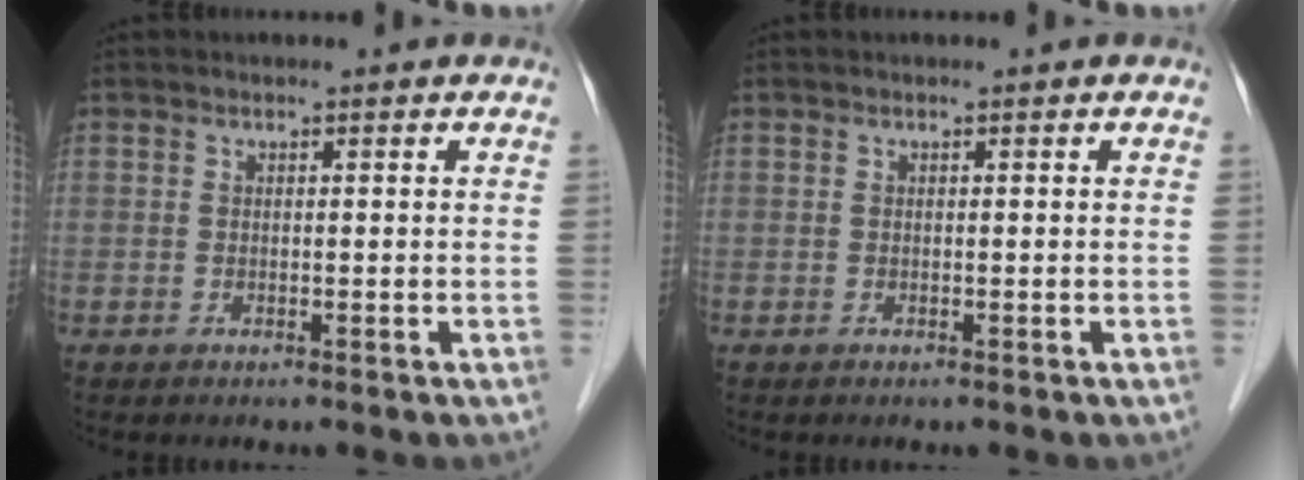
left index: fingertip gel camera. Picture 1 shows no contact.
{"total": 0.0}